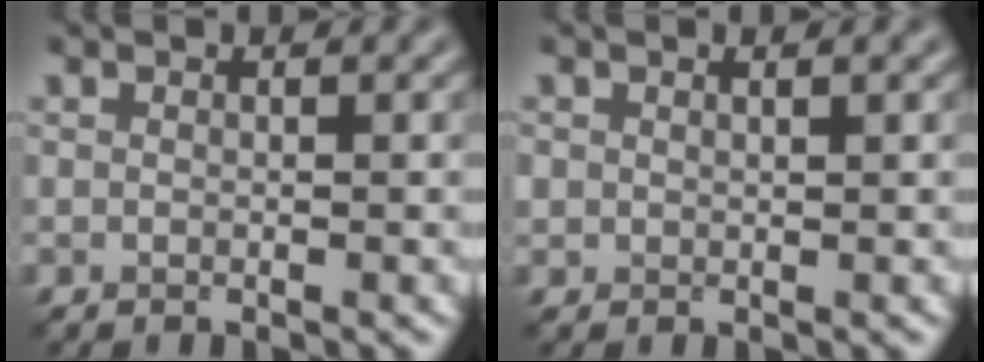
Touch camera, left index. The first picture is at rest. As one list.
[{"total": 0.7, "force": [0.5, 0.4, 0.3], "torque": [-0.007, 0.000, 0.009]}]